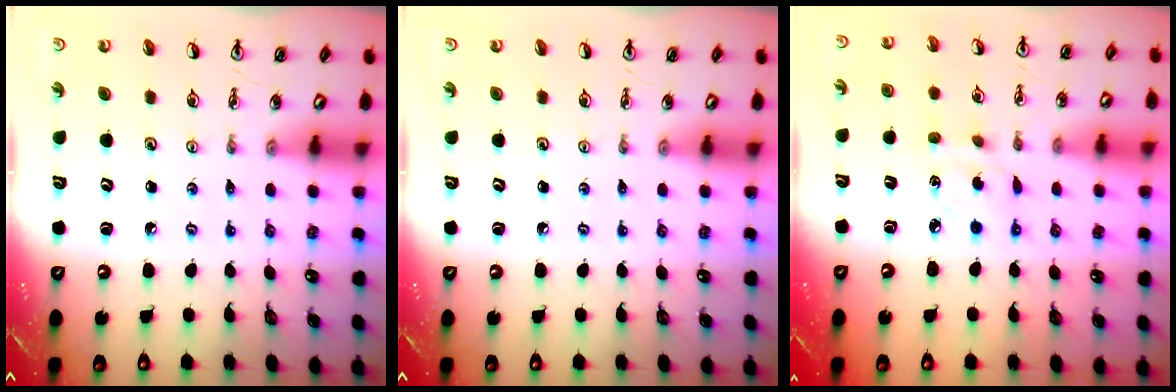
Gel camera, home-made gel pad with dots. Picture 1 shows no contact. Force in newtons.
{"total": 0.0}
{"total": 4.4, "press": 4.4, "slide": 0.3}